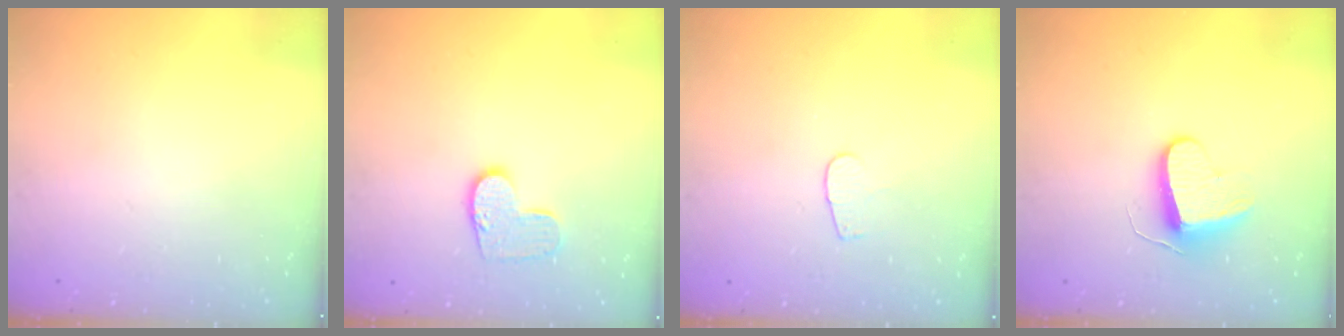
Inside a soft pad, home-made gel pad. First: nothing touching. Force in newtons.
{"total": 9.0, "press": 9.0, "slide": 0.5}
{"total": 3.2, "press": 3.2, "slide": 0.3}
{"total": 8.9, "press": 8.9, "slide": 0.7}